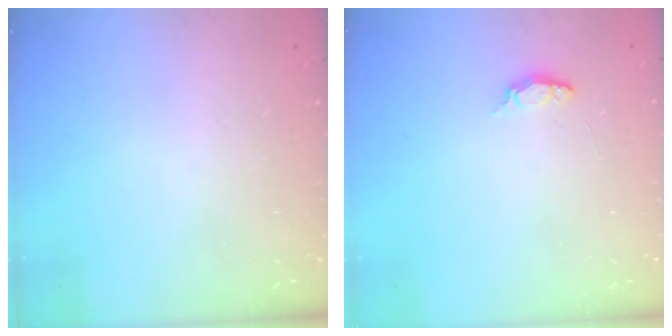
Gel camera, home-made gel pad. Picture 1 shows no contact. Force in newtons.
{"total": 4.9, "press": 4.9, "slide": 0.4}